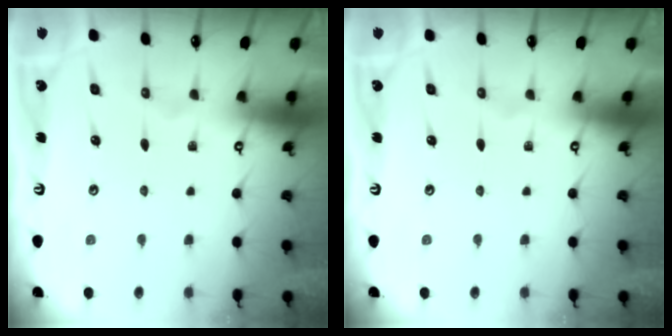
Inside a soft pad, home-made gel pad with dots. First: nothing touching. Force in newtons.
{"total": 0.0}